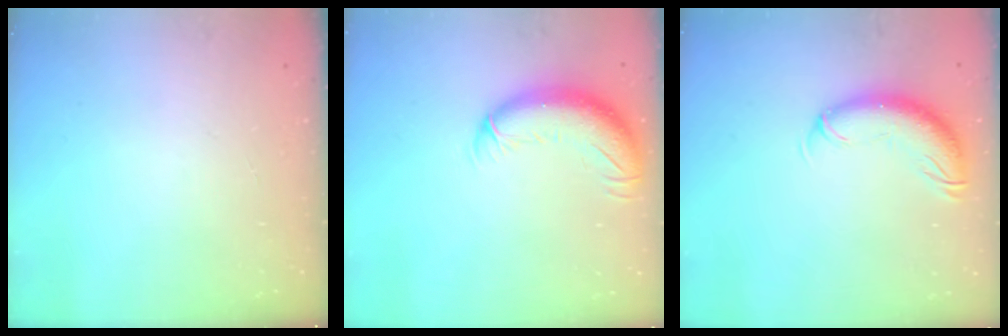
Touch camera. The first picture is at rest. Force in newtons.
{"total": 12.4, "press": 12.1, "slide": 2.9}
{"total": 10.8, "press": 10.6, "slide": 2.3}